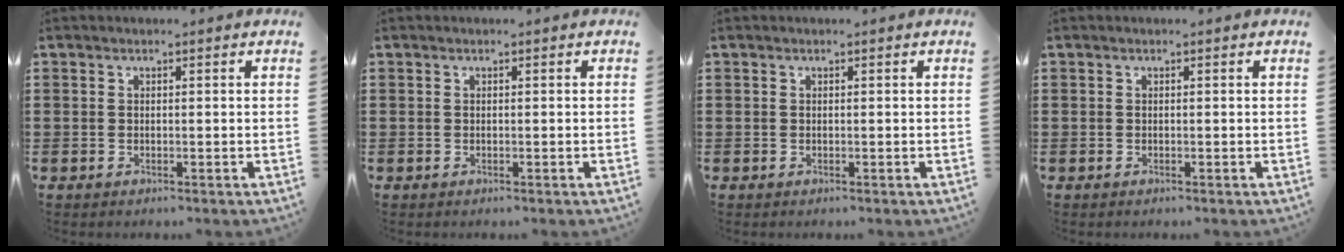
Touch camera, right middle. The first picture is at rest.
{"total": 0.0}
{"total": 0.0}
{"total": 0.0}